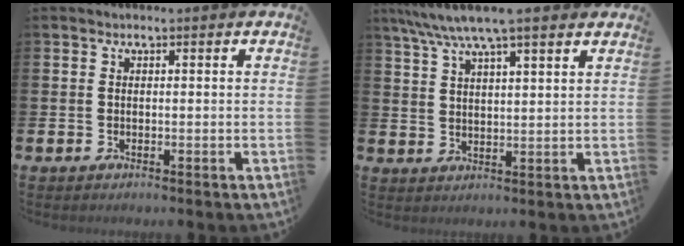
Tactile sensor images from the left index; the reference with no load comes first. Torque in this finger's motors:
{"motor_torque": [1.16, -0.98, 1.05, 0.21]}